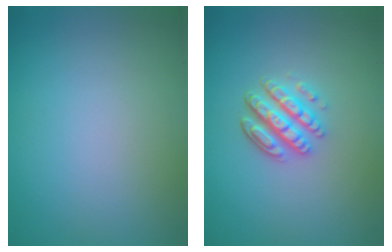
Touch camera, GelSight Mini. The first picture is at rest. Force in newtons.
{"total": 4.1, "press": 3.2, "slide": 2.5}